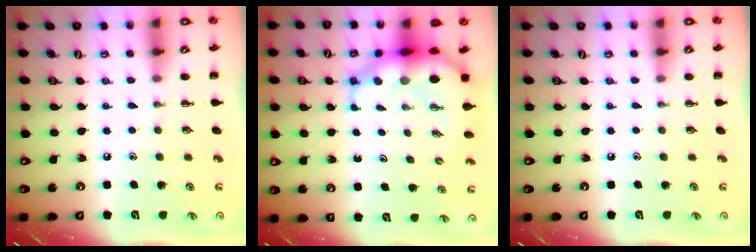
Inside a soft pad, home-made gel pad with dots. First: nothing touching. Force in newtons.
{"total": 9.1, "press": 8.8, "slide": 2.3}
{"total": 0.0}